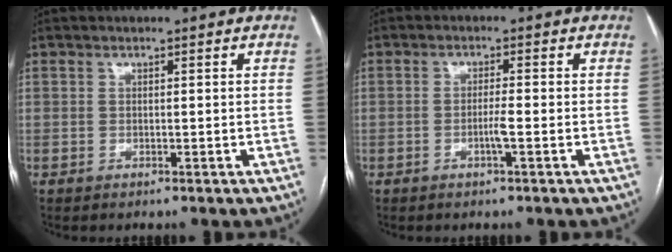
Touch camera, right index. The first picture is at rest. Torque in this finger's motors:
{"motor_torque": [-0.11, 0.00, -0.09, 0.00]}